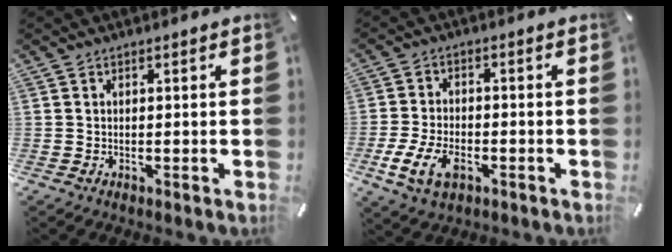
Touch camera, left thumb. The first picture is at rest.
{"total": 8.6, "force": [-3.5, 5.2, 6.0], "torque": [-0.139, 0.004, -0.064]}